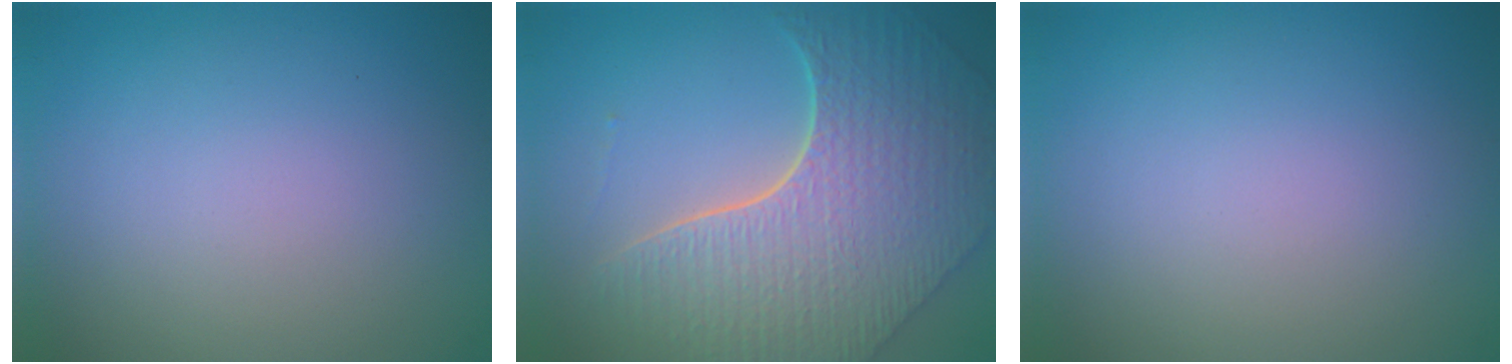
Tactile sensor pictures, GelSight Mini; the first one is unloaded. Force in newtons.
{"total": 8.3, "press": 5.9, "slide": 5.7}
{"total": 0.0}